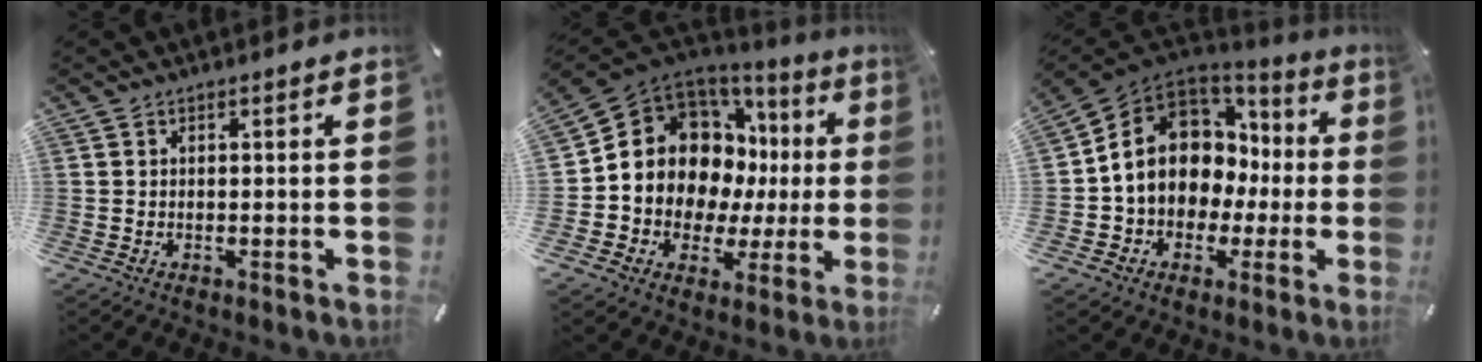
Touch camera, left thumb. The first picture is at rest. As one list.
[{"total": 12.8, "force": [4.0, 10.9, 5.6], "torque": [-0.104, -0.050, 0.086]}, {"total": 12.5, "force": [1.0, 10.9, 6.0], "torque": [-0.127, -0.009, 0.027]}]